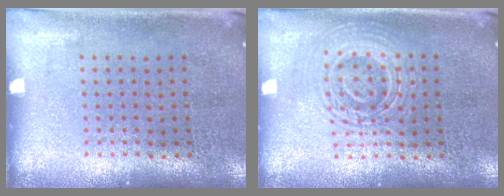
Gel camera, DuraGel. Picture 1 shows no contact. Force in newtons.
{"total": 3.0, "press": 2.9, "slide": 0.5}